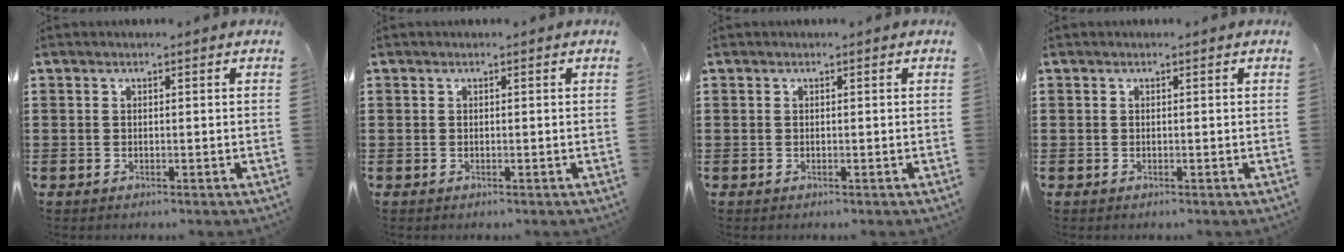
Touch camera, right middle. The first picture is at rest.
{"total": 0.0}
{"total": 0.0}
{"total": 0.0}